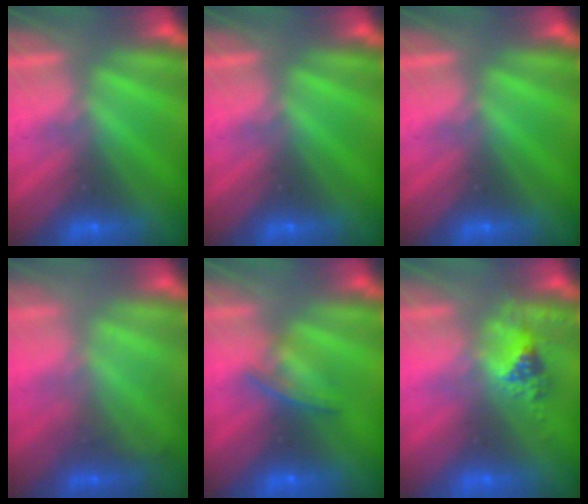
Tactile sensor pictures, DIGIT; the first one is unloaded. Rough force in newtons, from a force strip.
{"total": 0.0}
{"total": 0.0}
{"total": 2.2}
{"total": 8.3}
{"total": 2.4}